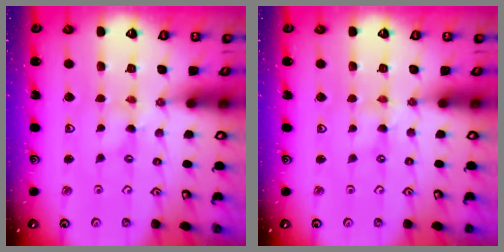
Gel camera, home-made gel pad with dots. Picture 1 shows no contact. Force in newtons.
{"total": 0.0}